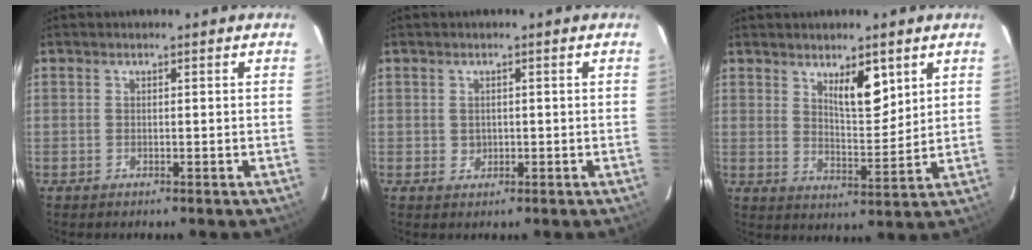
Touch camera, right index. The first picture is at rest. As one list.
[{"total": 1.6, "force": [-0.1, 1.4, 0.7], "torque": [-0.015, 0.001, 0.004]}, {"total": 6.7, "force": [3.7, 2.1, 5.2], "torque": [-0.090, -0.007, 0.066]}]